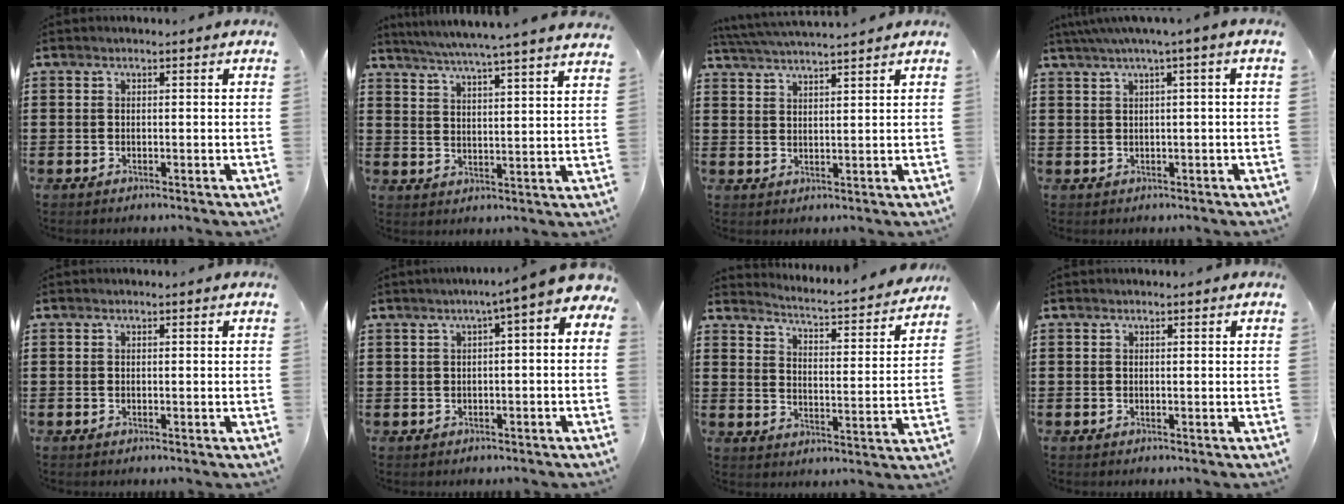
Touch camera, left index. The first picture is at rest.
{"total": 5.2, "force": [4.8, -1.2, 1.6], "torque": [-0.048, -0.033, 0.080]}
{"total": 3.7, "force": [3.5, -0.6, 0.7], "torque": [-0.027, -0.015, 0.064]}
{"total": 2.0, "force": [0.3, 0.1, 2.0], "torque": [-0.037, -0.002, 0.004]}
{"total": 0.0}
{"total": 3.0, "force": [0.6, 0.3, 2.9], "torque": [-0.058, -0.008, 0.003]}
{"total": 3.0, "force": [2.9, -0.5, 0.5], "torque": [-0.031, -0.036, 0.038]}
{"total": 0.0}